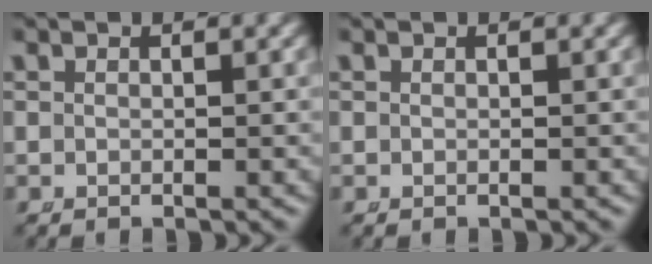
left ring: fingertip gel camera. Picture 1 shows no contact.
{"total": 0.0}